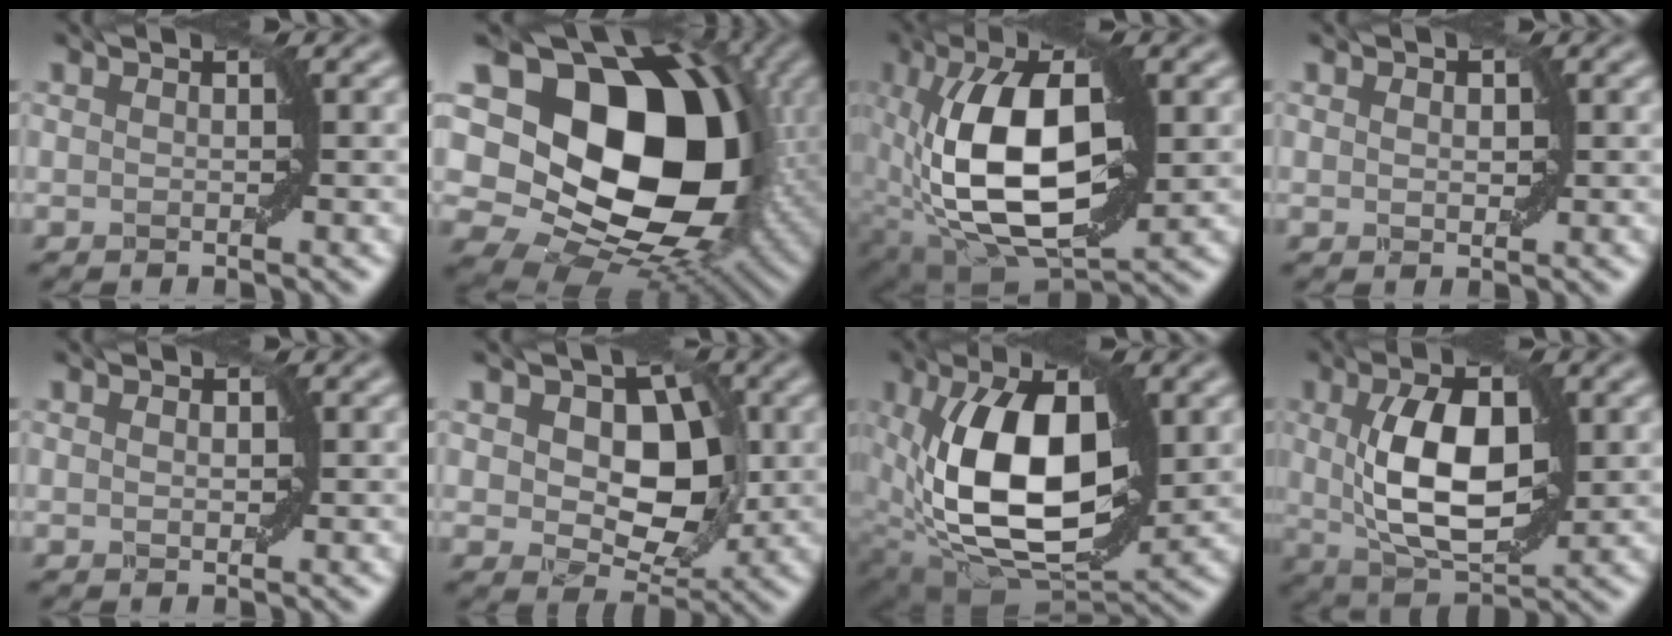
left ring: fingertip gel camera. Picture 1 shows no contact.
{"total": 18.1, "force": [2.6, 13.0, 12.3], "torque": [-0.193, -0.002, 0.065]}
{"total": 13.1, "force": [0.3, 6.9, 11.1], "torque": [-0.199, 0.008, 0.001]}
{"total": 1.1, "force": [0.4, 0.8, 0.7], "torque": [-0.009, 0.000, 0.009]}
{"total": 0.8, "force": [0.3, 0.5, 0.5], "torque": [-0.006, 0.001, 0.006]}
{"total": 8.3, "force": [1.6, 5.5, 6.0], "torque": [-0.087, -0.001, 0.022]}
{"total": 14.1, "force": [1.4, 7.6, 11.8], "torque": [-0.204, 0.005, 0.017]}
{"total": 8.4, "force": [0.7, 4.2, 7.3], "torque": [-0.139, -0.003, 0.016]}